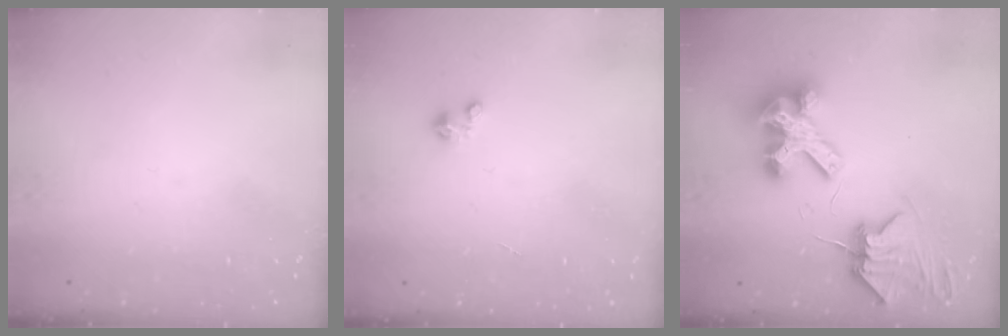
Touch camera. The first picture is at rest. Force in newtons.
{"total": 0.8, "press": 0.7, "slide": 0.3}
{"total": 9.1, "press": 9.0, "slide": 1.3}